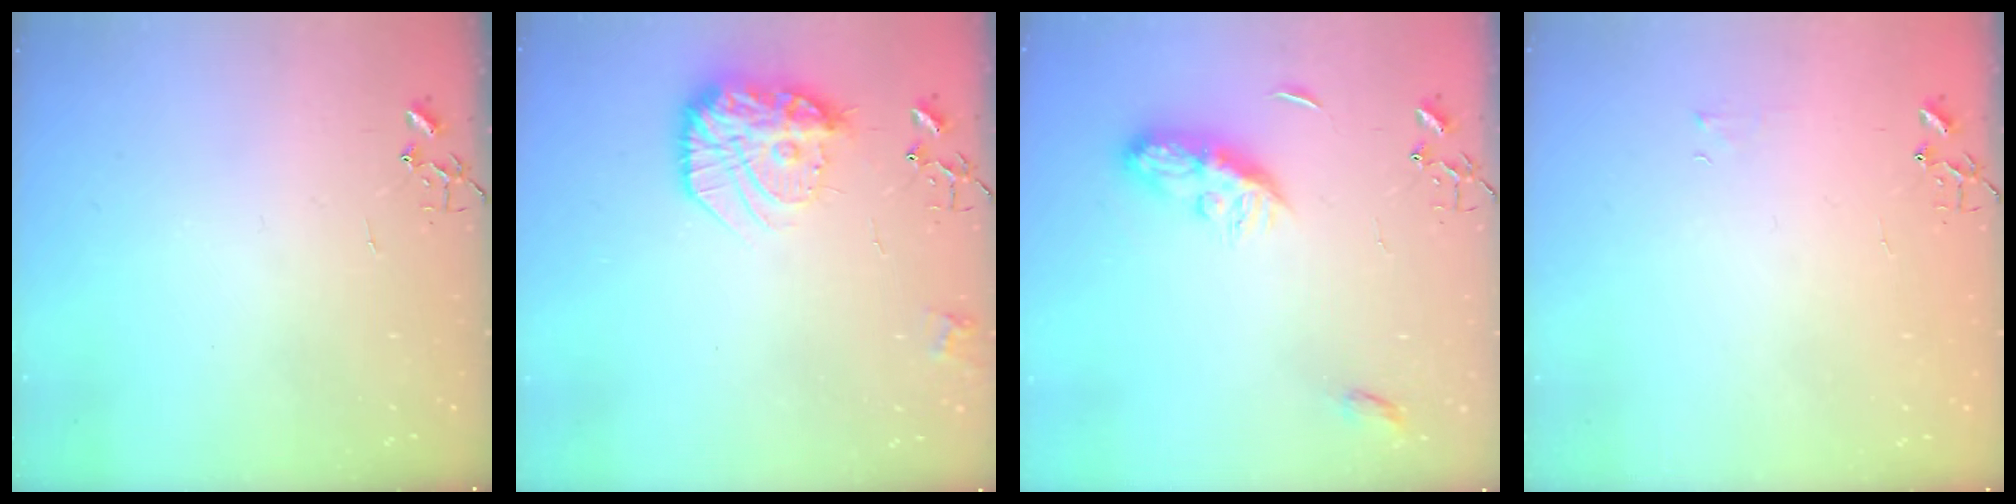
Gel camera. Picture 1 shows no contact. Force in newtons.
{"total": 16.2, "press": 16.2, "slide": 0.6}
{"total": 8.5, "press": 8.4, "slide": 0.3}
{"total": 3.4, "press": 3.4, "slide": 0.5}